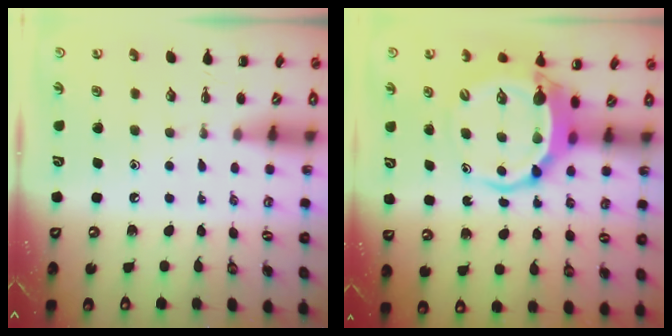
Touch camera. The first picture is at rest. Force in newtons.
{"total": 6.6, "press": 6.6, "slide": 1.1}